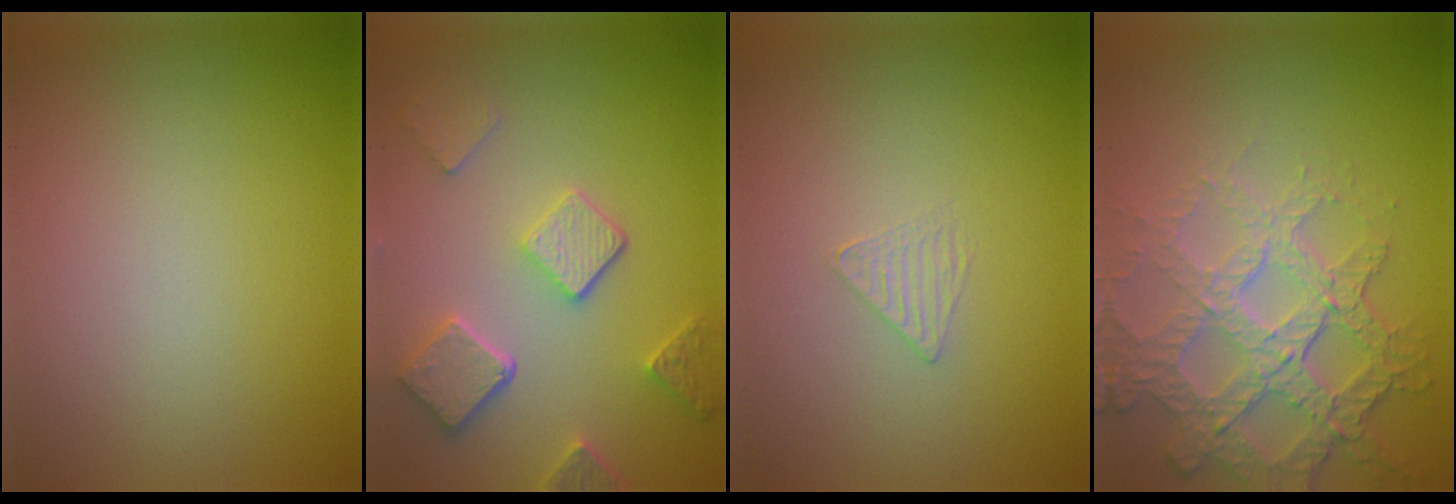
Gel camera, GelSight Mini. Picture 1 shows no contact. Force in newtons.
{"total": 5.1, "press": 3.9, "slide": 3.3}
{"total": 1.0, "press": 0.3, "slide": 0.9}
{"total": 6.7, "press": 5.2, "slide": 4.2}